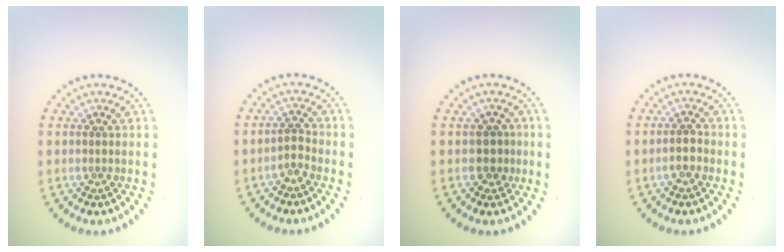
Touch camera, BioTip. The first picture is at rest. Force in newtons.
{"total": 1.4, "press": 1.0, "slide": 1.0}
{"total": 1.7, "press": 1.5, "slide": 0.9}
{"total": 1.4, "press": 1.2, "slide": 0.6}